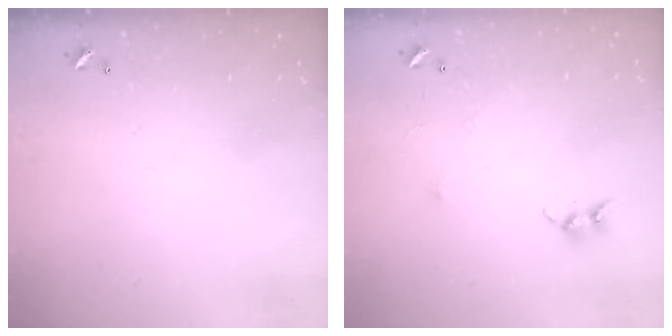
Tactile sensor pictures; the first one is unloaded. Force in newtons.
{"total": 6.1, "press": 6.1, "slide": 0.4}